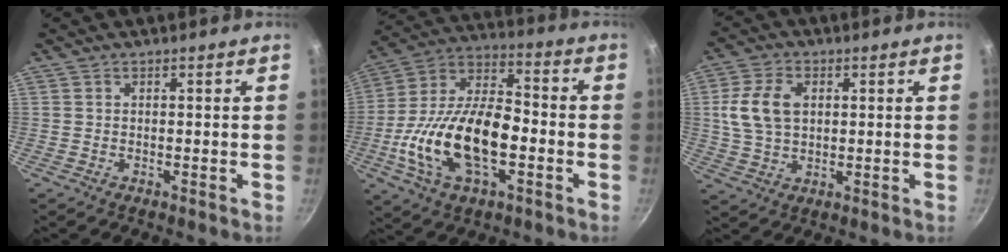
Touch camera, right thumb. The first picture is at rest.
{"total": 21.4, "force": [-5.1, 11.2, 17.5], "torque": [-0.312, 0.040, -0.100]}
{"total": 9.6, "force": [1.7, 6.5, 6.9], "torque": [-0.122, 0.006, 0.032]}